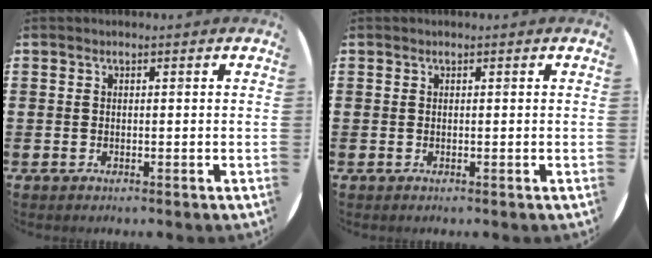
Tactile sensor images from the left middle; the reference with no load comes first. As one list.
[{"total": 0.0}]